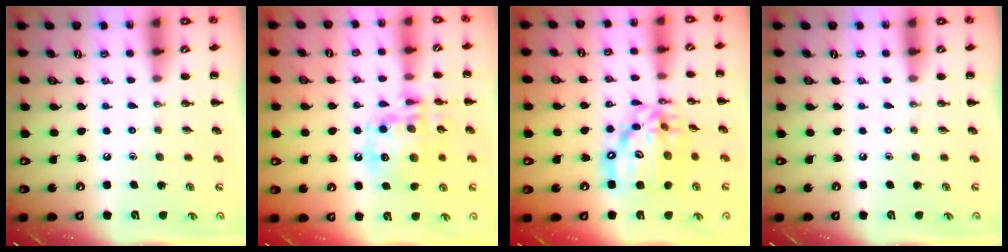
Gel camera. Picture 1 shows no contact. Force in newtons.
{"total": 15.4, "press": 15.1, "slide": 3.1}
{"total": 15.2, "press": 14.7, "slide": 4.2}
{"total": 0.0}